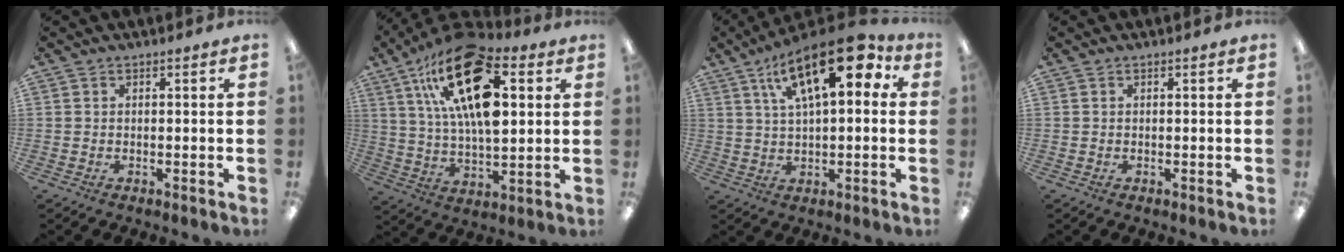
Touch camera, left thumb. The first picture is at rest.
{"total": 23.6, "force": [10.2, 11.1, 18.2], "torque": [-0.324, -0.039, 0.166]}
{"total": 19.0, "force": [8.5, 8.1, 15.0], "torque": [-0.227, -0.035, 0.133]}
{"total": 0.0}